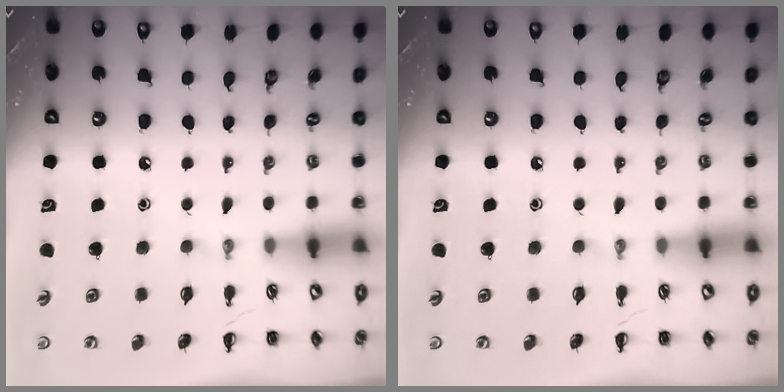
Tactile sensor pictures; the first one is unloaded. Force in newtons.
{"total": 0.0}